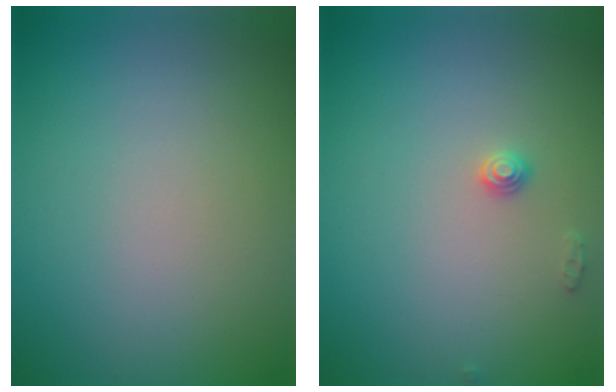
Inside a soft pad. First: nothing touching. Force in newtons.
{"total": 1.0, "press": 1.0, "slide": 0.1}